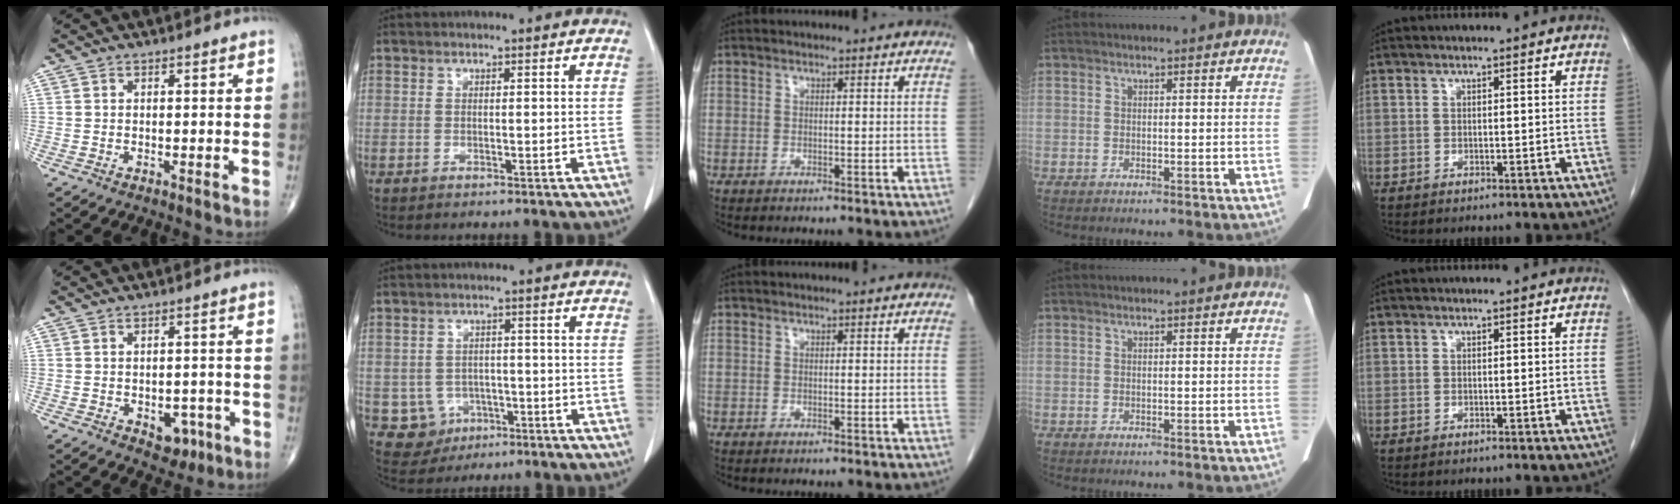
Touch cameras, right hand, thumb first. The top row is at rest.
{"thumb": {"total": 4.9, "force": [-1.8, 3.3, 3.1], "torque": [-0.015, 0.009, -0.016]}, "index": {"total": 5.4, "force": [-1.6, 5.1, 0.9], "torque": [-0.012, 0.008, -0.014]}}